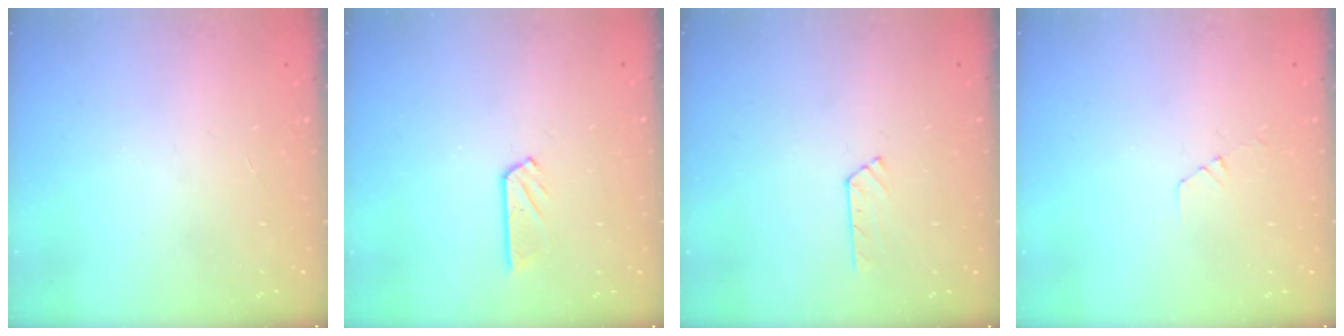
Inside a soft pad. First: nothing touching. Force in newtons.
{"total": 4.6, "press": 4.5, "slide": 0.5}
{"total": 3.6, "press": 3.6, "slide": 0.4}
{"total": 3.3, "press": 3.3, "slide": 0.4}